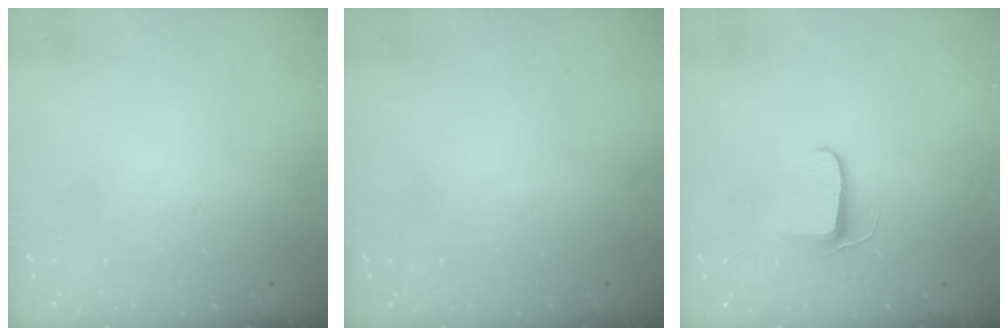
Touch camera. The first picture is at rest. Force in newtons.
{"total": 0.0}
{"total": 6.4, "press": 6.3, "slide": 0.8}